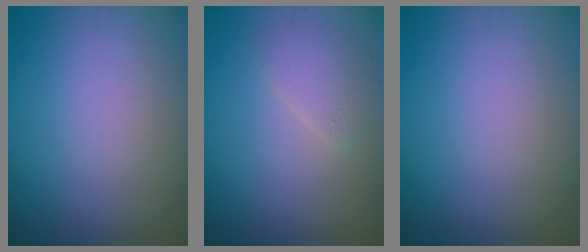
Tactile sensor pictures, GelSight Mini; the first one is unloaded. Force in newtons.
{"total": 2.1, "press": 2.1, "slide": 0.1}
{"total": 0.0}